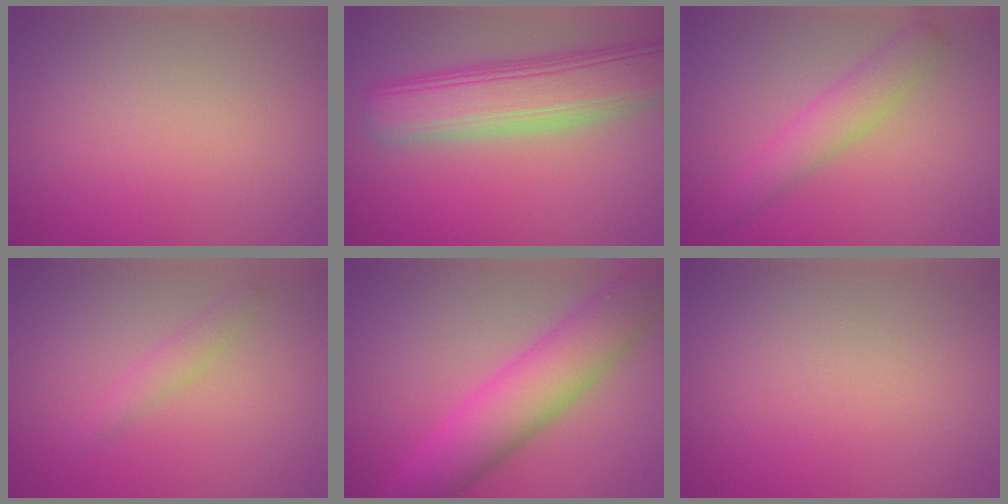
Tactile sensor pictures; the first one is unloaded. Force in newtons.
{"total": 8.8, "press": 8.7, "slide": 0.9}
{"total": 3.1, "press": 3.1, "slide": 0.1}
{"total": 1.4, "press": 1.4, "slide": 0.0}
{"total": 8.0, "press": 8.0, "slide": 0.0}
{"total": 0.0}